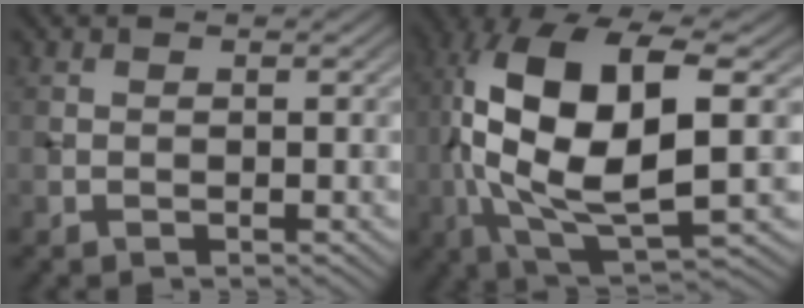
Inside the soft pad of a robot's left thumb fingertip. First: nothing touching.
{"total": 16.2, "force": [1.9, 6.8, 14.6], "torque": [-0.318, 0.008, 0.033]}